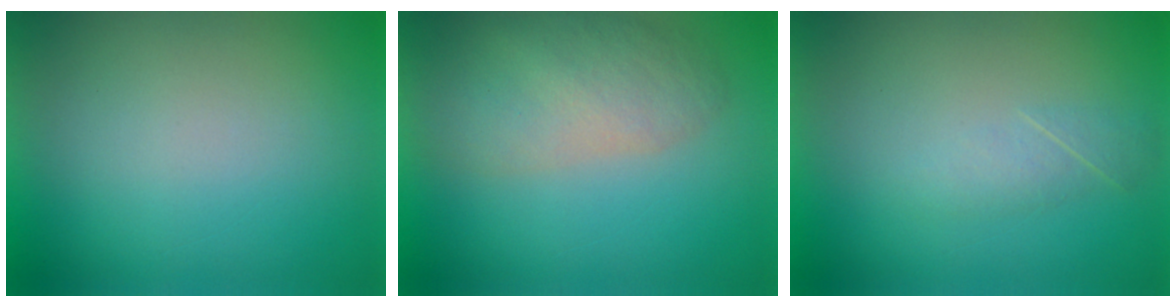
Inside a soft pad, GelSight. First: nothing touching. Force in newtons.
{"total": 5.6}
{"total": 2.2}